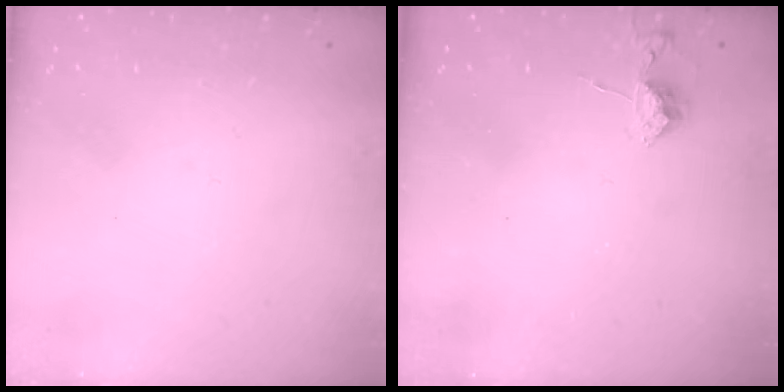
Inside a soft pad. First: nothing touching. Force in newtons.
{"total": 5.0, "press": 4.9, "slide": 0.7}